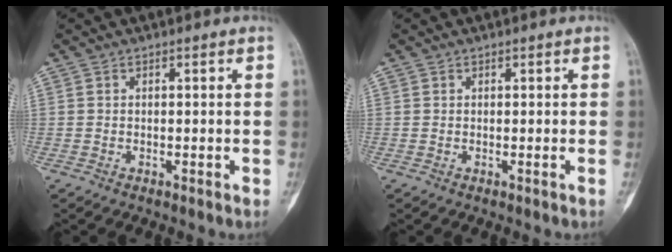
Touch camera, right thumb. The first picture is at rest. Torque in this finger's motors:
{"motor_torque": [-0.02, 0.25, -0.05, 0.15, 0.03]}